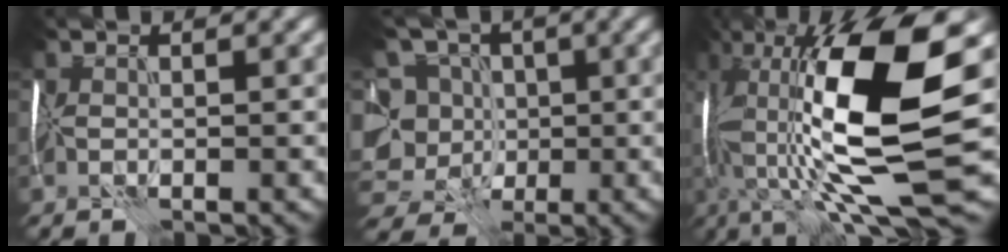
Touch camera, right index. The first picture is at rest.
{"total": 9.5, "force": [-0.8, 8.7, 3.8], "torque": [-0.086, 0.014, -0.029]}
{"total": 16.8, "force": [2.9, 5.1, 15.7], "torque": [-0.318, 0.002, 0.061]}